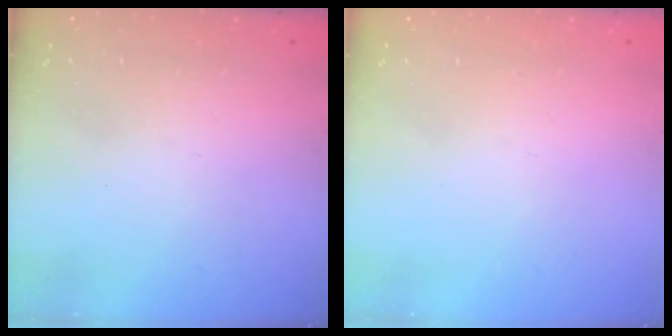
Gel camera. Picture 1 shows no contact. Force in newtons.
{"total": 0.0}